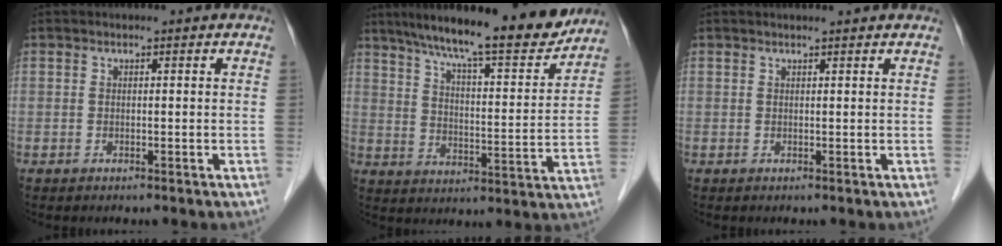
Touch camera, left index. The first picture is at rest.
{"total": 18.7, "force": [16.0, 1.9, 9.5], "torque": [-0.148, -0.008, 0.233]}
{"total": 2.5, "force": [2.4, 0.0, 0.8], "torque": [-0.010, 0.012, 0.026]}